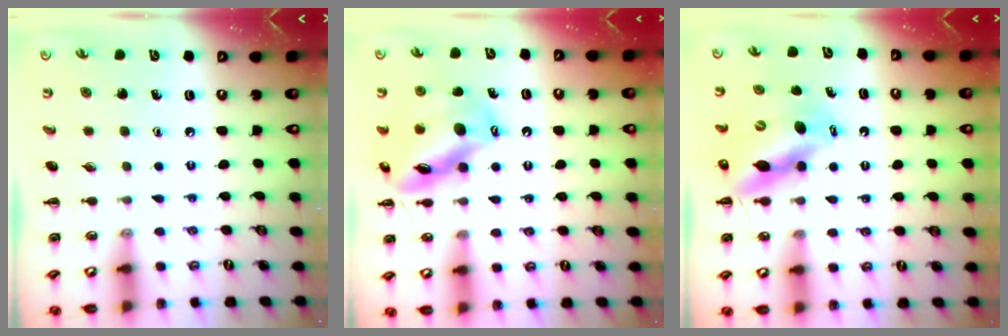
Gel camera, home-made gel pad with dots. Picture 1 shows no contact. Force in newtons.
{"total": 15.8, "press": 15.7, "slide": 1.9}
{"total": 11.8, "press": 11.4, "slide": 3.0}